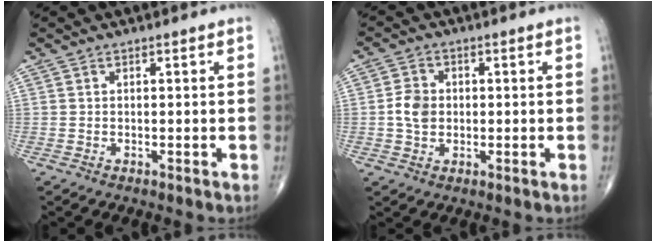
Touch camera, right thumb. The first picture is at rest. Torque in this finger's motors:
{"motor_torque": [-0.02, 0.01, 0.14, -0.12, 0.07]}